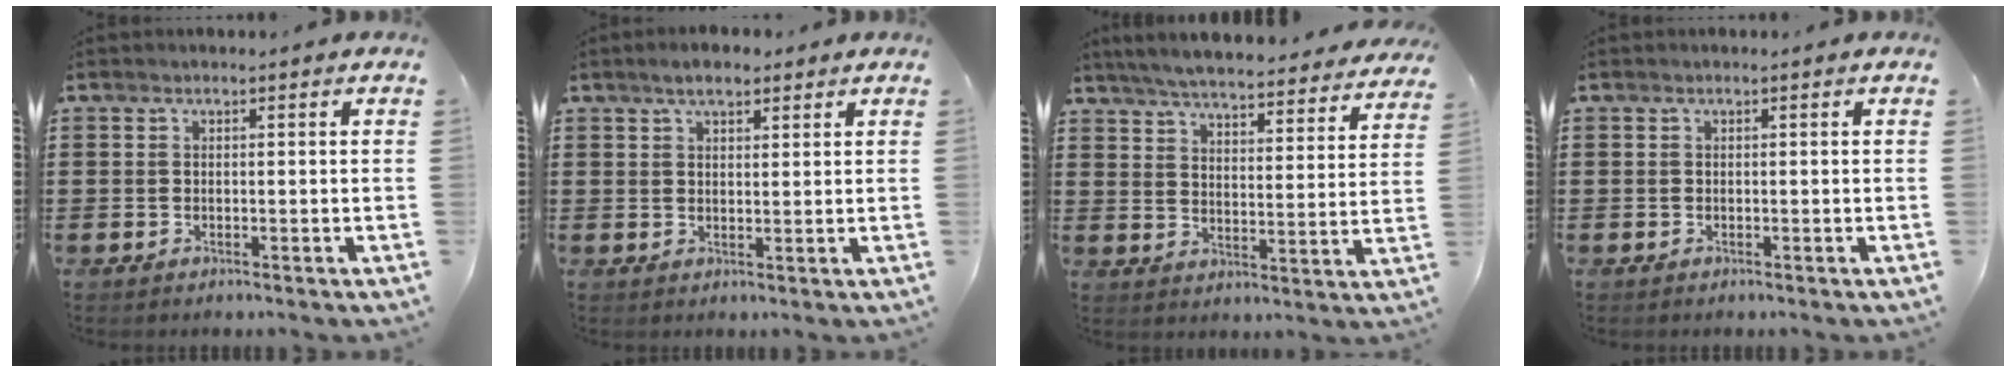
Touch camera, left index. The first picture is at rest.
{"total": 3.5, "force": [2.6, 1.3, 2.0], "torque": [-0.044, 0.008, 0.048]}
{"total": 5.6, "force": [5.5, -0.3, 1.1], "torque": [-0.047, -0.038, 0.093]}
{"total": 0.0}